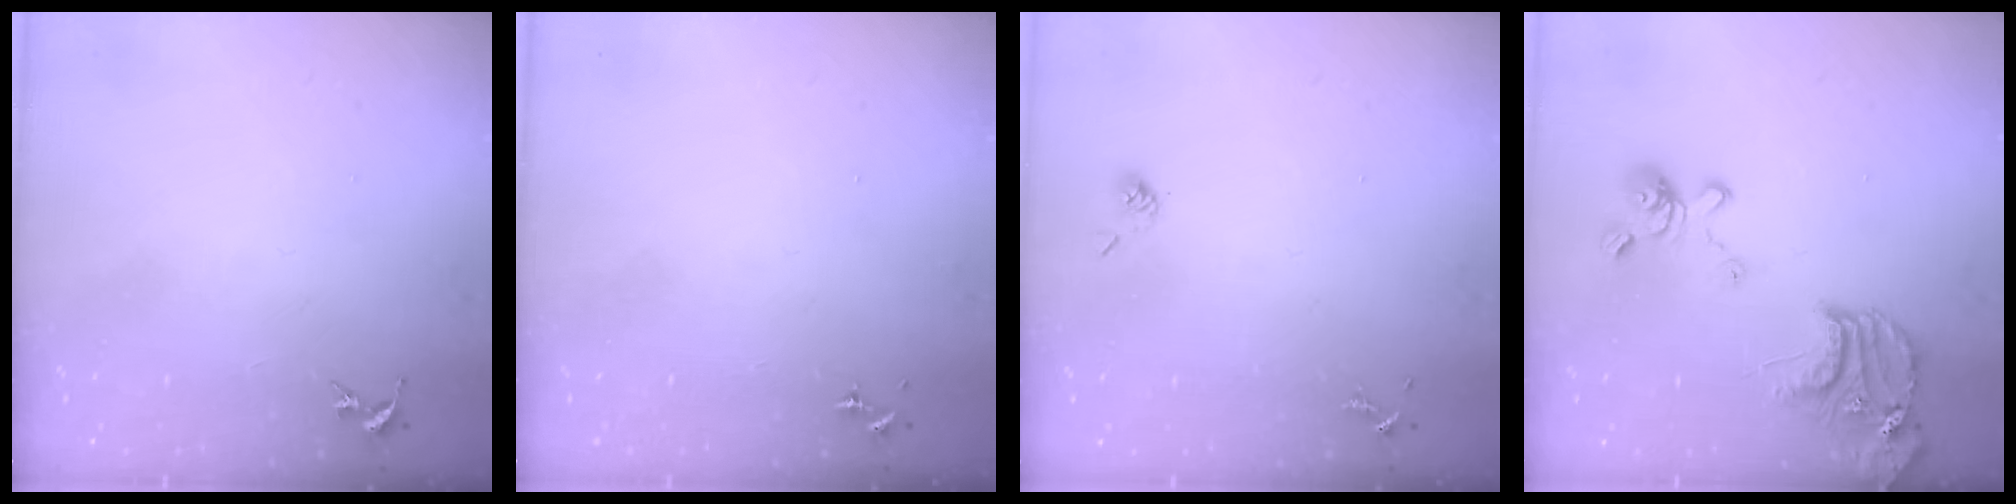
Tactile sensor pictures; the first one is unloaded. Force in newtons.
{"total": 0.0}
{"total": 3.8, "press": 3.7, "slide": 0.8}
{"total": 19.3, "press": 19.2, "slide": 2.2}